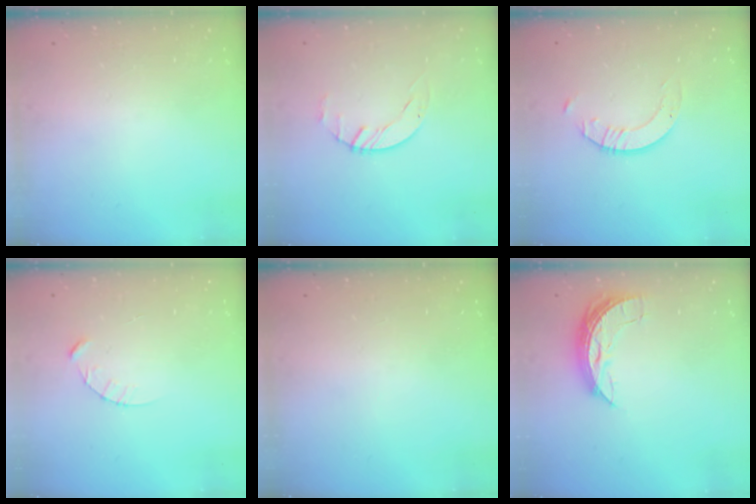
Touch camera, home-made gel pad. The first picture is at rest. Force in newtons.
{"total": 1.4, "press": 1.4, "slide": 0.2}
{"total": 2.3, "press": 2.3, "slide": 0.2}
{"total": 3.1, "press": 3.1, "slide": 0.3}
{"total": 0.0}
{"total": 6.8, "press": 6.8, "slide": 0.4}